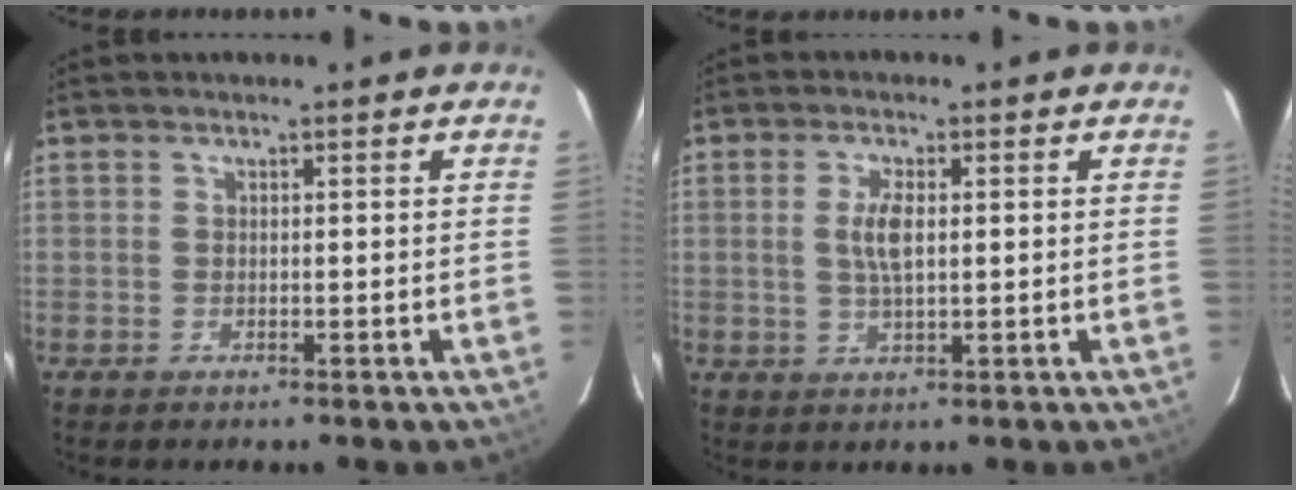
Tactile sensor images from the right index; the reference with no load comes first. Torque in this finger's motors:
{"motor_torque": [0.24, 0.10, 0.17, 0.09]}